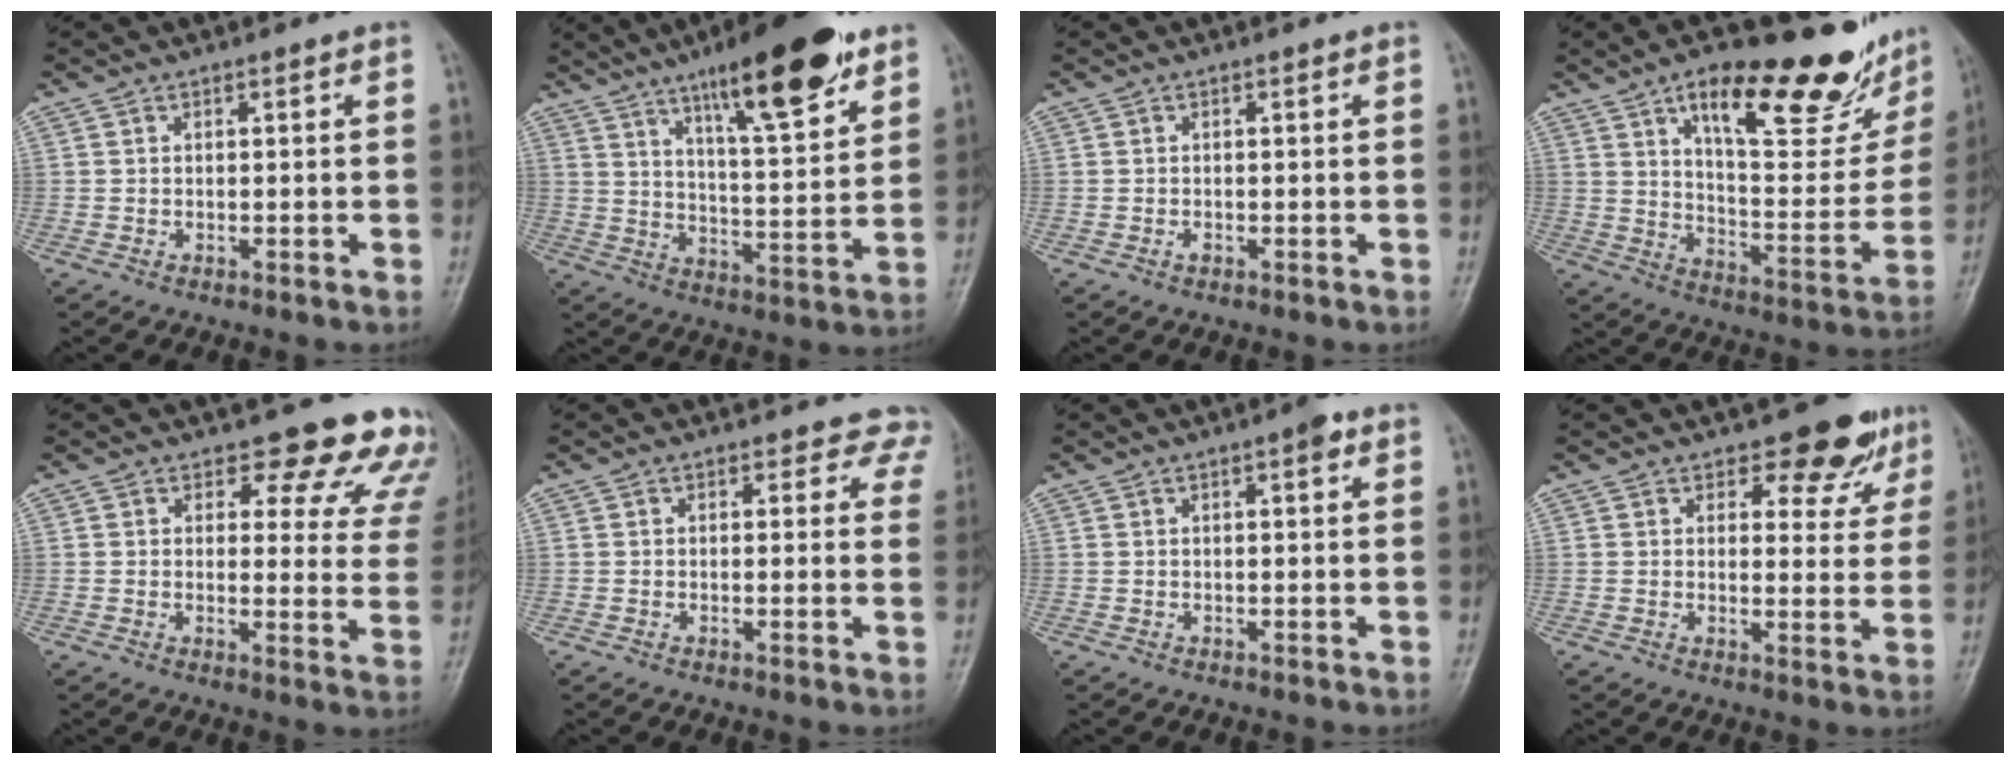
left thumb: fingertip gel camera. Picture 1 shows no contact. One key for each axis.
{"total": 16.3, "fx": 10.4, "fy": 4.2, "fz": 11.8, "tx": -0.149, "ty": -0.059, "tz": 0.163}
{"total": 0.6, "fx": -0.2, "fy": 0.4, "fz": 0.4, "tx": -0.003, "ty": 0.000, "tz": -0.006}
{"total": 25.1, "fx": 16.1, "fy": 8.4, "fz": 17.2, "tx": -0.188, "ty": -0.066, "tz": 0.243}
{"total": 14.4, "fx": 13.0, "fy": 5.3, "fz": 3.3, "tx": 0.022, "ty": -0.100, "tz": 0.116}
{"total": 4.9, "fx": 4.1, "fy": 2.7, "fz": 0.2, "tx": 0.042, "ty": -0.014, "tz": 0.017}
{"total": 2.3, "fx": 1.1, "fy": 0.7, "fz": 1.9, "tx": -0.022, "ty": 0.001, "tz": 0.011}
{"total": 7.6, "fx": 5.7, "fy": 3.9, "fz": 3.1, "tx": -0.006, "ty": -0.039, "tz": 0.064}